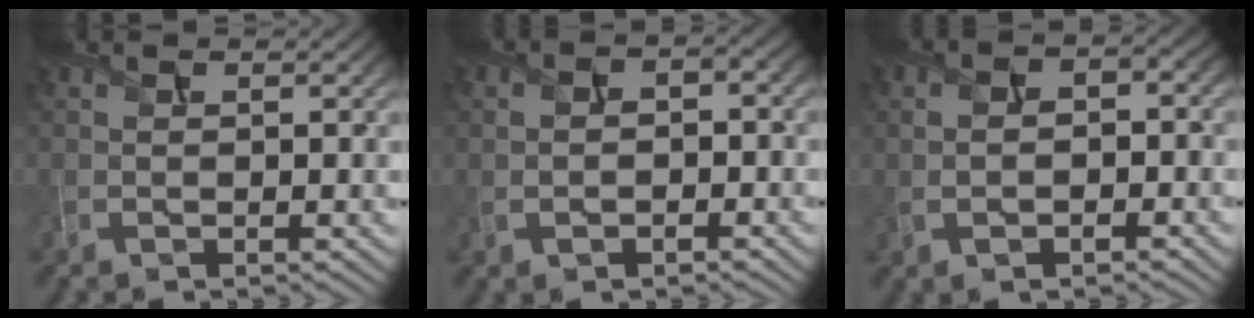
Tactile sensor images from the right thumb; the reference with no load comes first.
{"total": 3.7, "force": [-0.7, 2.5, 2.6], "torque": [-0.034, -0.002, -0.018]}
{"total": 4.3, "force": [-0.8, 2.8, 3.2], "torque": [-0.042, -0.002, -0.020]}